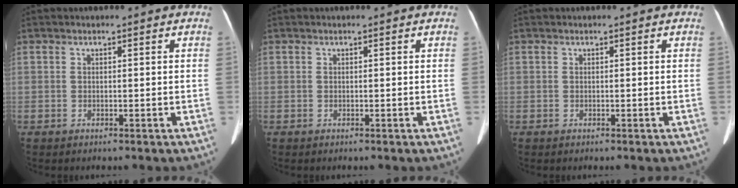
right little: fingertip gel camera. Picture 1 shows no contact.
{"total": 0.0}
{"total": 0.0}